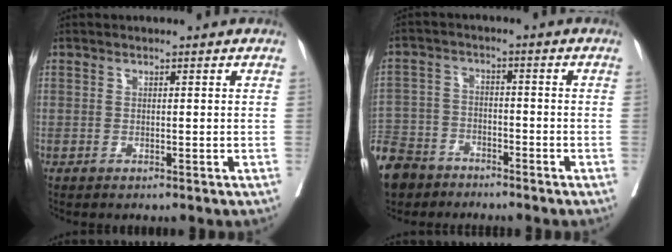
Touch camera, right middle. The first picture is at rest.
{"total": 13.2, "force": [-9.8, 7.8, 4.3], "torque": [-0.132, -0.004, -0.176]}